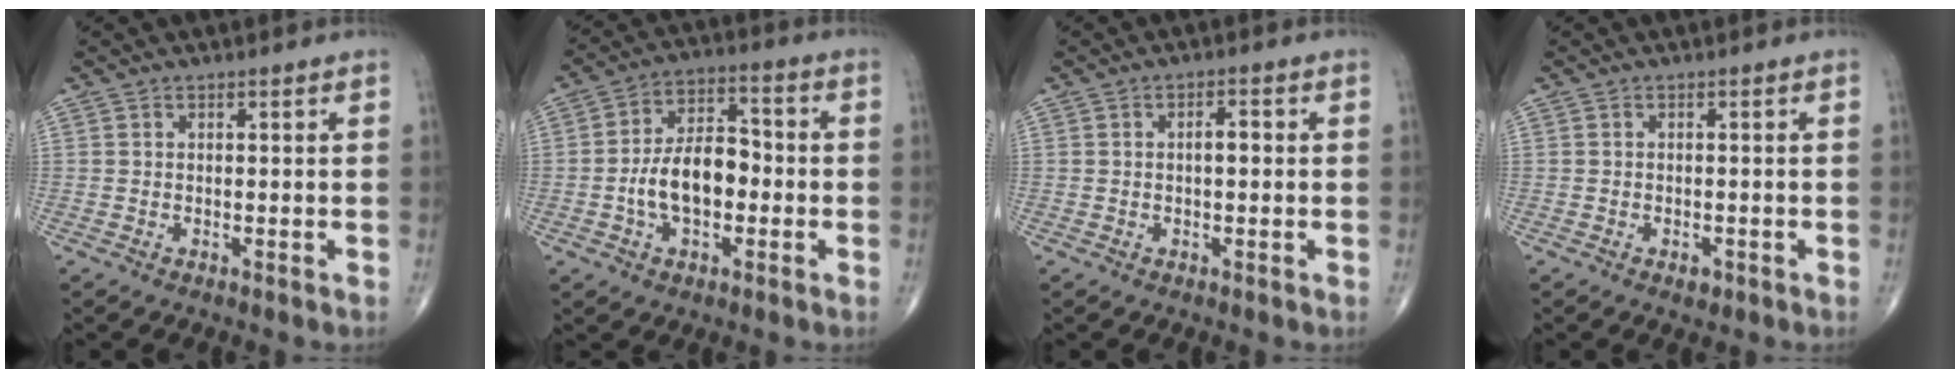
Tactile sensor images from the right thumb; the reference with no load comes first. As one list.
[{"total": 11.5, "force": [-2.1, 6.6, 9.1], "torque": [-0.141, 0.034, -0.045]}, {"total": 2.4, "force": [0.0, 1.1, 2.2], "torque": [-0.026, 0.006, -0.005]}, {"total": 1.4, "force": [-0.8, 0.8, 0.8], "torque": [-0.008, 0.001, -0.011]}]